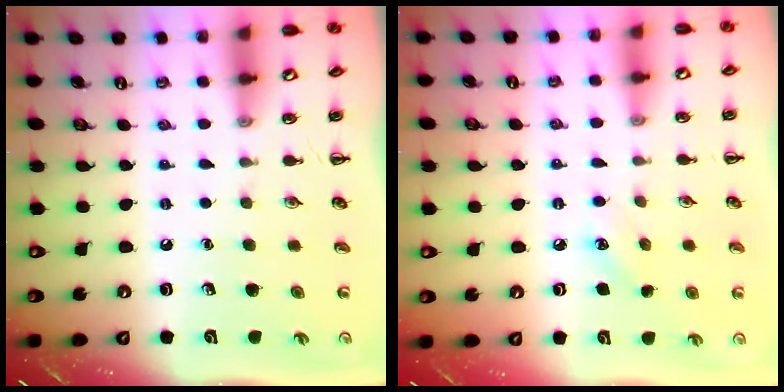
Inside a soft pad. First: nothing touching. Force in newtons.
{"total": 5.9, "press": 5.6, "slide": 1.7}